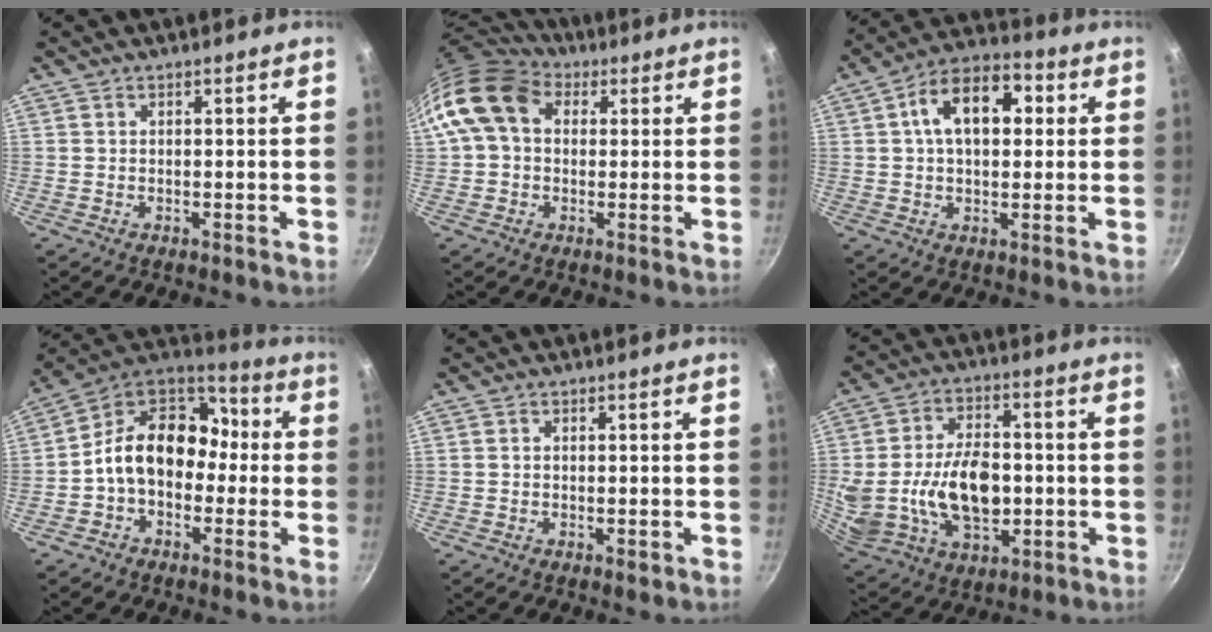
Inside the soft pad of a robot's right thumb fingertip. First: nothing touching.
{"total": 14.0, "force": [3.0, 10.5, 8.7], "torque": [-0.154, 0.029, 0.038]}
{"total": 13.6, "force": [2.7, 8.3, 10.4], "torque": [-0.128, 0.022, 0.028]}
{"total": 15.8, "force": [-1.6, 11.9, 10.3], "torque": [-0.124, 0.056, -0.048]}
{"total": 1.1, "force": [-0.2, 0.6, 0.9], "torque": [-0.012, 0.001, -0.004]}
{"total": 20.4, "force": [-1.2, 13.3, 15.5], "torque": [-0.276, 0.009, -0.007]}